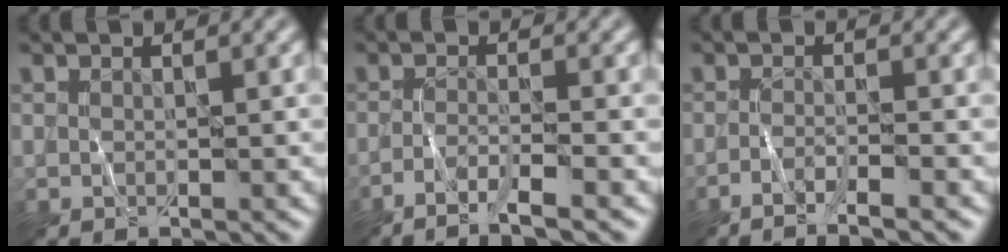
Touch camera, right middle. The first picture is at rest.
{"total": 3.3, "force": [-2.2, 0.2, 2.4], "torque": [-0.041, 0.004, -0.052]}
{"total": 2.7, "force": [-1.9, 0.1, 1.9], "torque": [-0.038, 0.004, -0.045]}